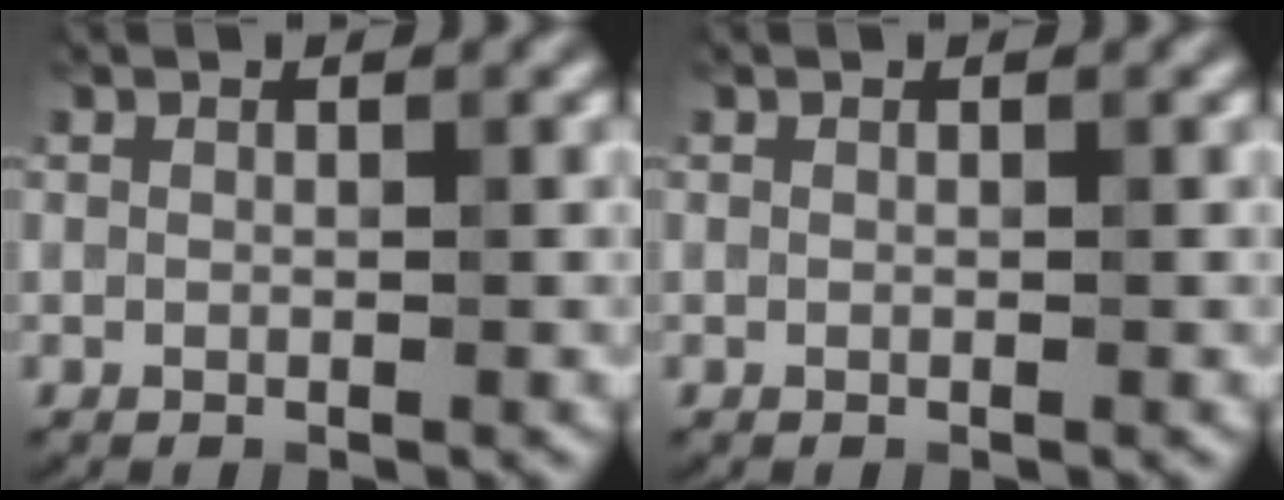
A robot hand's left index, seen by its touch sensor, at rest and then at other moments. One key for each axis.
{"total": 0.0}